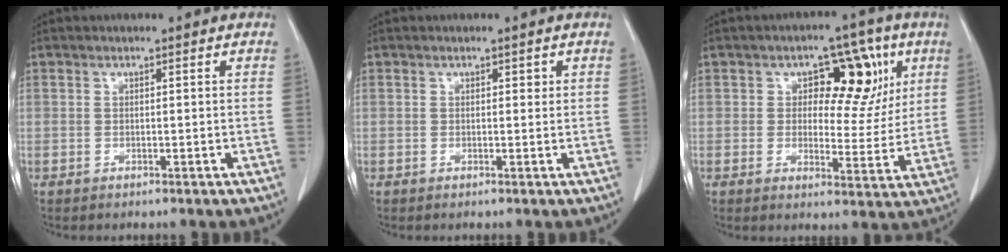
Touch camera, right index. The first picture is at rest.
{"total": 1.0, "force": [0.6, 0.6, 0.7], "torque": [-0.008, -0.003, 0.007]}
{"total": 11.4, "force": [4.2, 6.4, 8.4], "torque": [-0.098, 0.023, 0.062]}